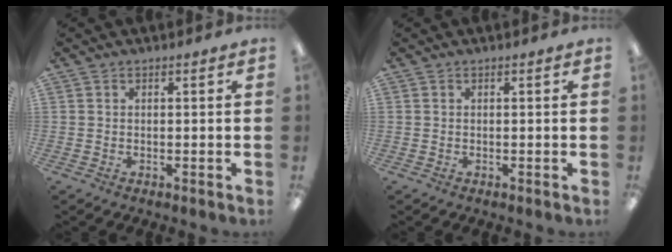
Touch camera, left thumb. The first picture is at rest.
{"total": 0.0}